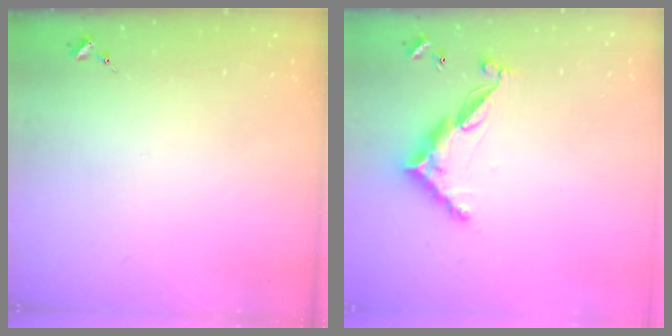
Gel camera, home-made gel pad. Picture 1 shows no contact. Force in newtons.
{"total": 11.7, "press": 11.7, "slide": 0.3}